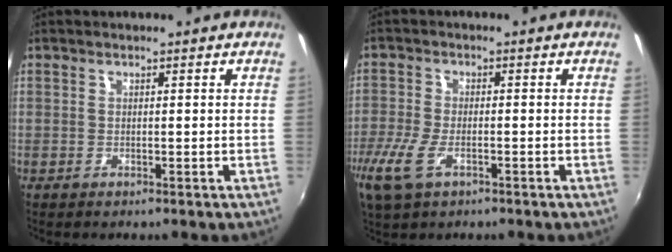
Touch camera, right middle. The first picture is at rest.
{"total": 9.2, "force": [-4.5, 4.1, 6.9], "torque": [-0.163, -0.025, -0.084]}